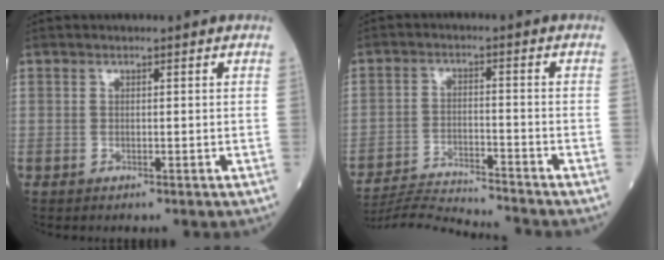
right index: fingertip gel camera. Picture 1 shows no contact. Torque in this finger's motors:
{"motor_torque": [-0.15, -0.20, 0.05, 0.01]}